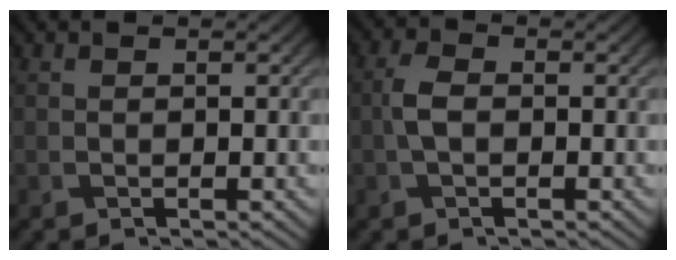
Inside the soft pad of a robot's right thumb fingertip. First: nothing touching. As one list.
[{"total": 2.8, "force": [-0.3, 1.7, 2.2], "torque": [-0.053, 0.005, -0.010]}]